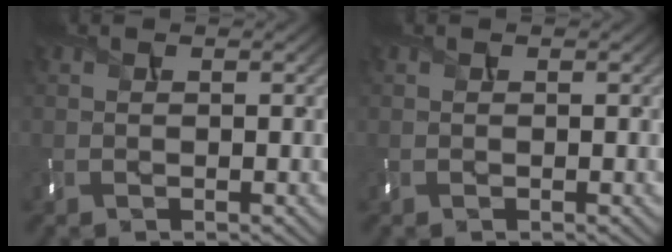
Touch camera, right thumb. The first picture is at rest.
{"total": 0.0}